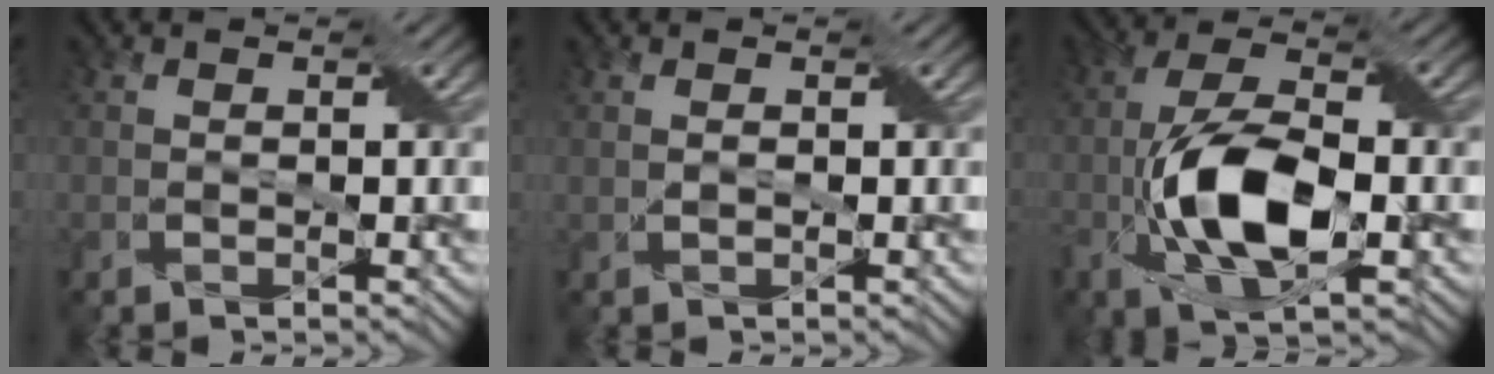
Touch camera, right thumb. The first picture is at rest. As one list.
[{"total": 0.0}, {"total": 11.9, "force": [-3.4, 5.1, 10.3], "torque": [-0.209, 0.003, -0.069]}]